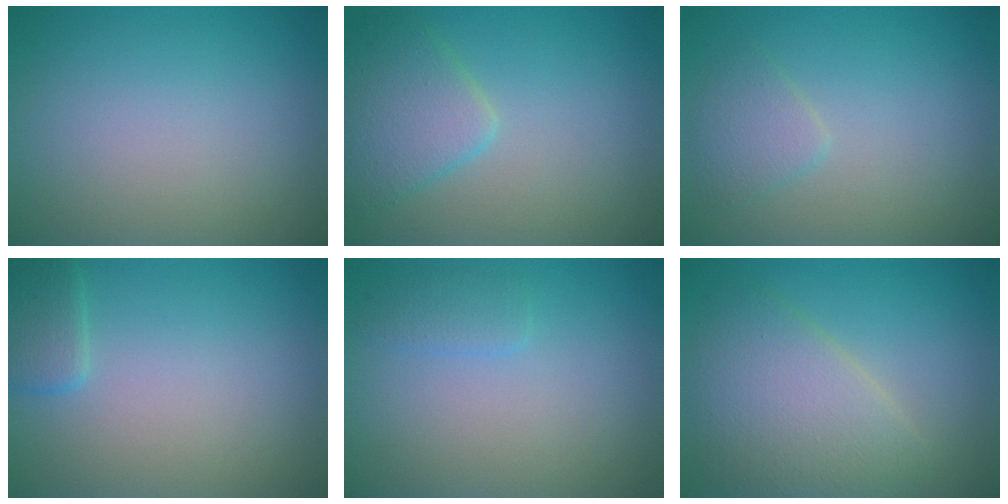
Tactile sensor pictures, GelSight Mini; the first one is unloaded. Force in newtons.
{"total": 3.9, "press": 3.9, "slide": 0.2}
{"total": 1.8, "press": 1.8, "slide": 0.1}
{"total": 2.0, "press": 2.0, "slide": 0.1}
{"total": 1.3, "press": 1.3, "slide": 0.1}
{"total": 6.0, "press": 6.0, "slide": 0.1}